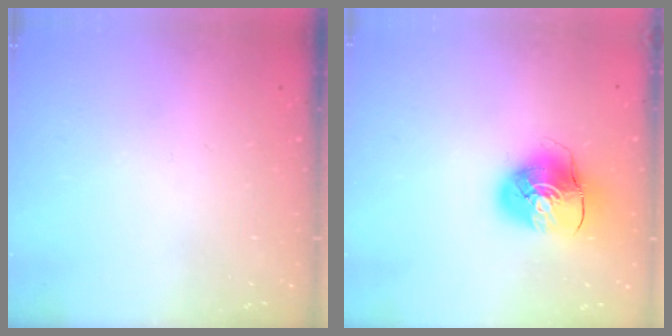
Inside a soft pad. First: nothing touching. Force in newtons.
{"total": 9.1, "press": 9.0, "slide": 1.2}